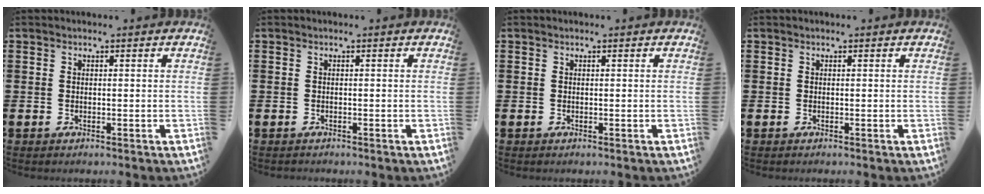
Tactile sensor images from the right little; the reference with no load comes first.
{"total": 0.0}
{"total": 0.0}
{"total": 0.0}